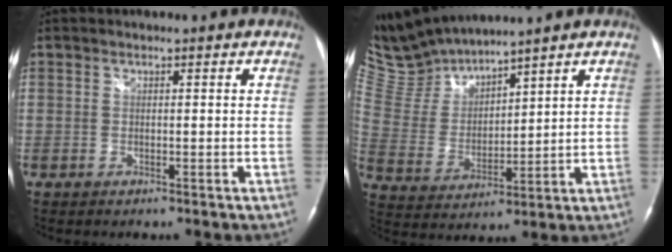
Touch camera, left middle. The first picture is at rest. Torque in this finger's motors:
{"motor_torque": [0.00, -0.32, -0.09, -0.01]}